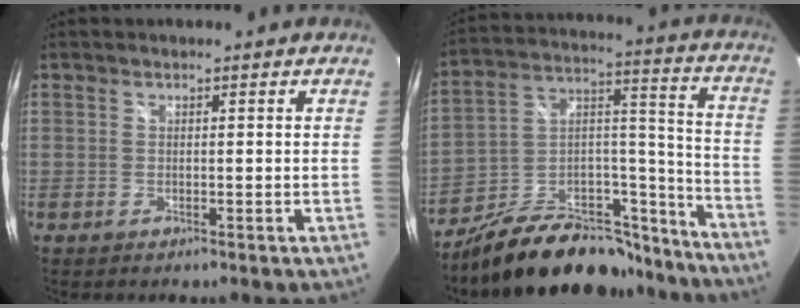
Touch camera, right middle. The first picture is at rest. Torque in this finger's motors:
{"motor_torque": [0.79, -1.35, -0.04, -0.05]}